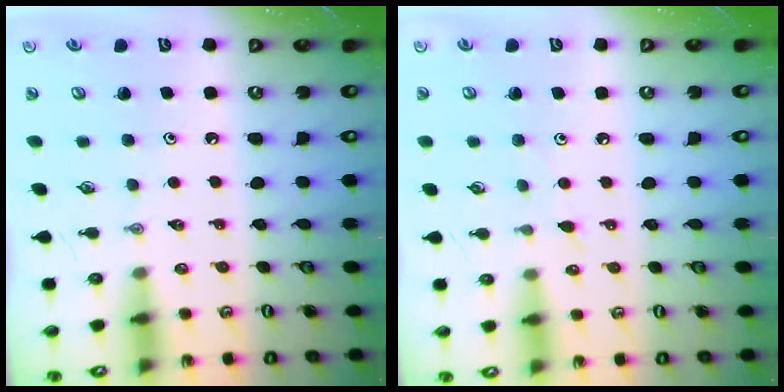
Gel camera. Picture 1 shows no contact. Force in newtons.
{"total": 3.9, "press": 3.8, "slide": 0.5}